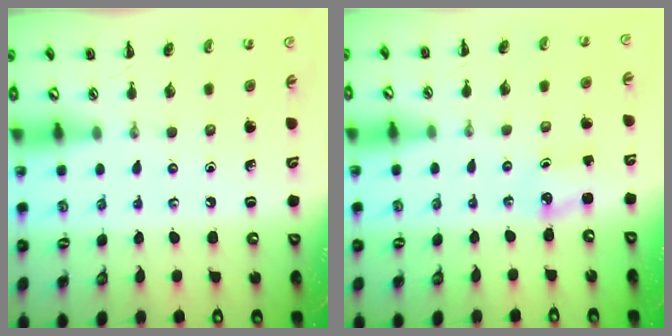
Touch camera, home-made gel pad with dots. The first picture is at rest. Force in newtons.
{"total": 1.9, "press": 1.8, "slide": 0.3}